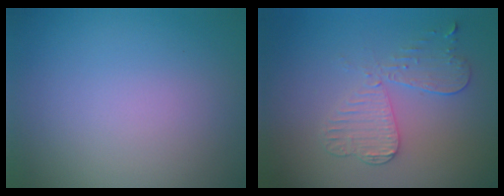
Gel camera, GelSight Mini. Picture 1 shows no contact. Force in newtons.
{"total": 3.7, "press": 3.3, "slide": 1.8}